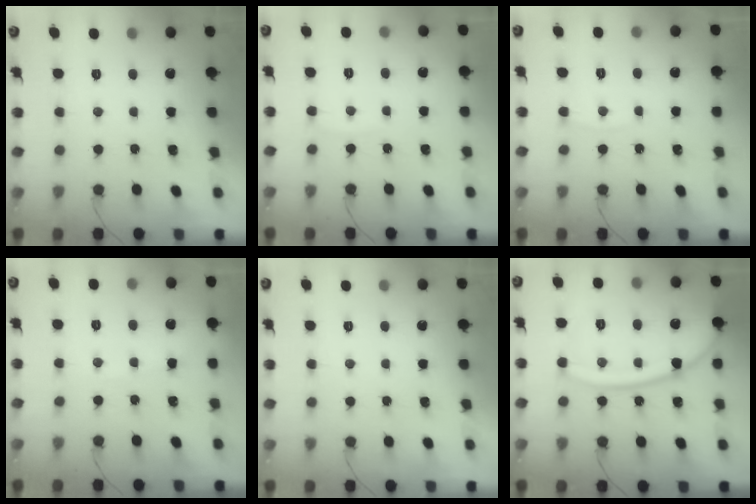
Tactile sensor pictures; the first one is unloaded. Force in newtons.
{"total": 3.3, "press": 3.2, "slide": 0.4}
{"total": 3.2, "press": 3.1, "slide": 0.4}
{"total": 1.8, "press": 1.8, "slide": 0.3}
{"total": 0.0}
{"total": 15.3, "press": 15.2, "slide": 1.5}